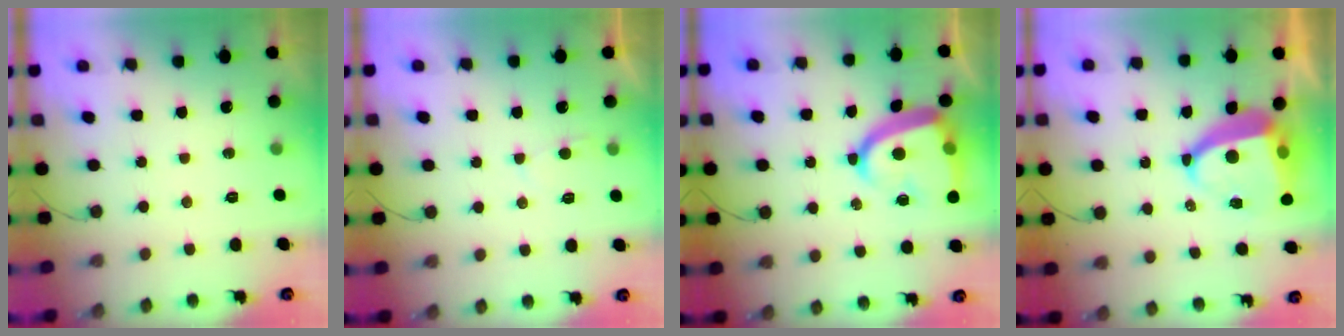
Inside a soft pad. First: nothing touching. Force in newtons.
{"total": 1.8, "press": 1.8, "slide": 0.3}
{"total": 17.0, "press": 16.9, "slide": 1.6}
{"total": 10.2, "press": 10.2, "slide": 1.1}